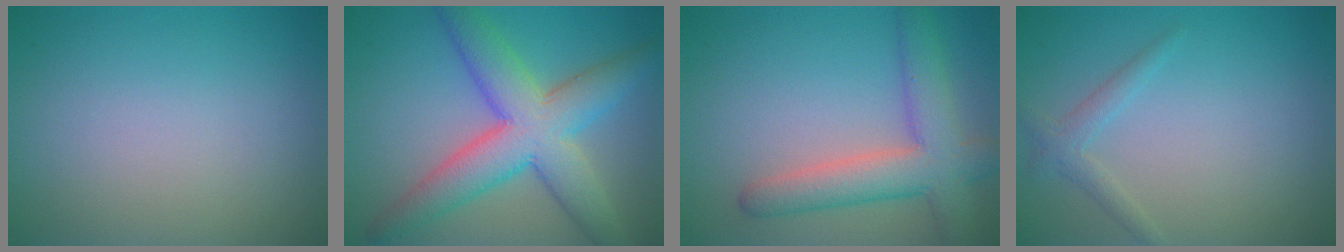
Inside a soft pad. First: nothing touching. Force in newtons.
{"total": 8.5, "press": 8.5, "slide": 0.3}
{"total": 6.0, "press": 6.0, "slide": 0.2}
{"total": 1.6, "press": 1.6, "slide": 0.1}